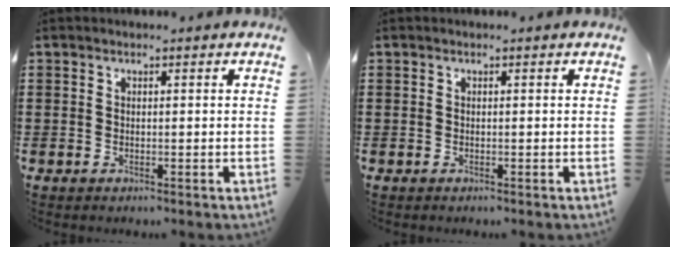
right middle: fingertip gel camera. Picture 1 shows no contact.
{"total": 0.0}